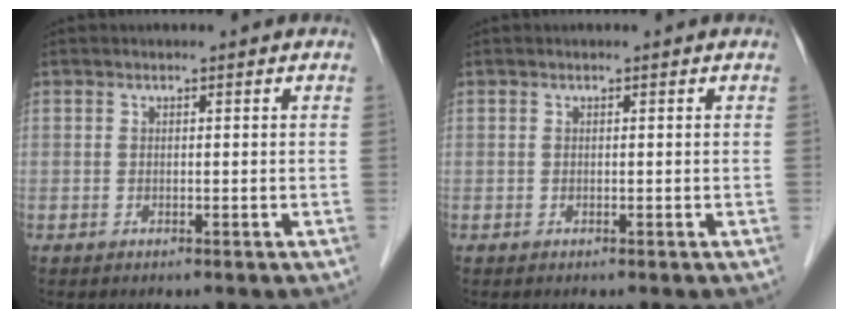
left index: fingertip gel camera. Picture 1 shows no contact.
{"total": 0.0}